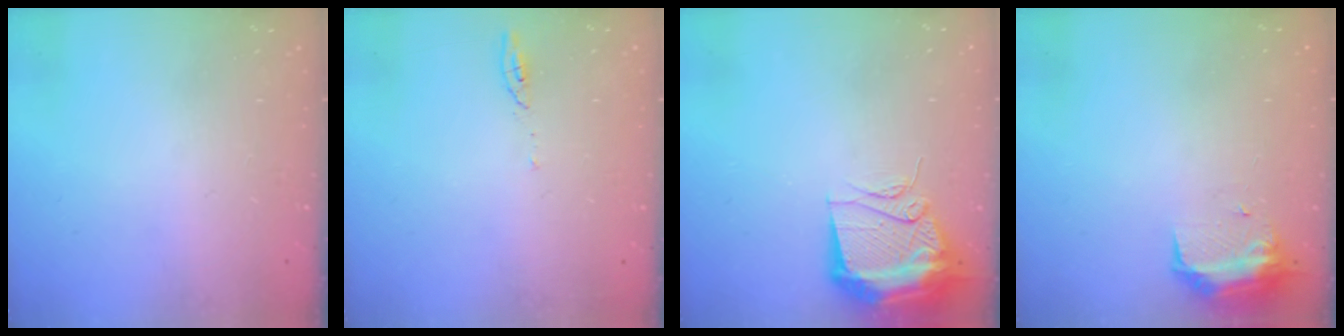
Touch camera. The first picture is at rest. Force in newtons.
{"total": 2.9, "press": 2.9, "slide": 0.4}
{"total": 15.0, "press": 14.9, "slide": 1.4}
{"total": 8.6, "press": 8.6, "slide": 0.6}